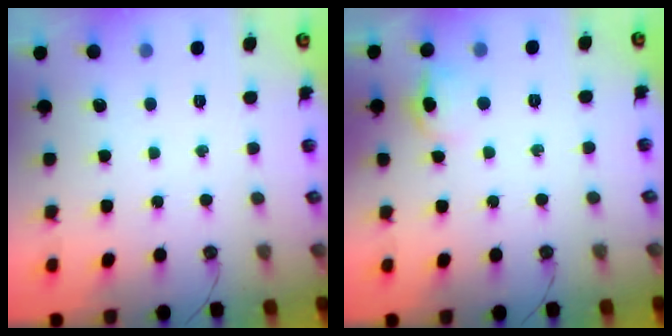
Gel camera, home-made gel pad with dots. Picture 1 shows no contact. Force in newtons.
{"total": 6.7, "press": 6.5, "slide": 1.4}